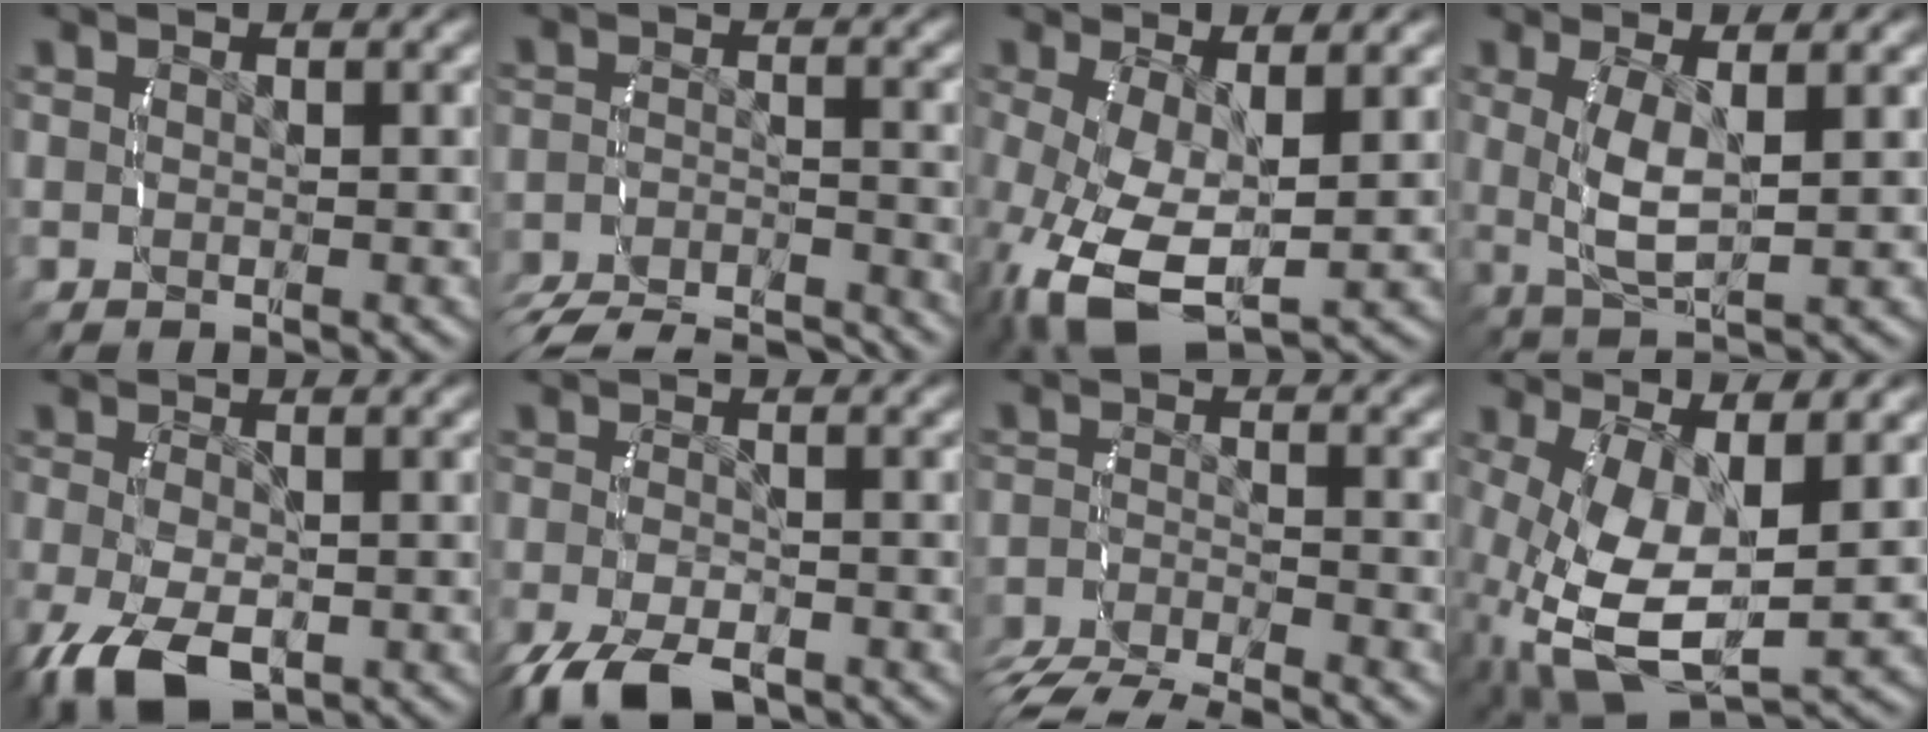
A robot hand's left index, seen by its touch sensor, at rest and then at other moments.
{"total": 11.8, "force": [-11.3, 2.3, 2.2], "torque": [-0.003, -0.023, -0.181]}
{"total": 8.1, "force": [-2.0, 5.1, 6.0], "torque": [-0.155, -0.045, -0.011]}
{"total": 4.9, "force": [0.7, 2.3, 4.3], "torque": [-0.093, -0.013, 0.024]}
{"total": 6.4, "force": [-3.5, 3.4, 4.1], "torque": [-0.099, -0.031, -0.042]}
{"total": 4.7, "force": [-3.4, 2.0, 2.5], "torque": [-0.059, -0.018, -0.050]}
{"total": 8.6, "force": [-8.3, 1.9, 1.6], "torque": [-0.010, -0.021, -0.131]}
{"total": 9.2, "force": [-1.3, 5.4, 7.3], "torque": [-0.173, -0.044, 0.006]}